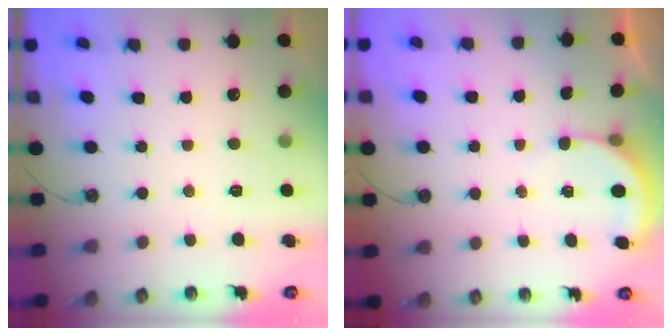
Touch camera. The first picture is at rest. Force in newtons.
{"total": 2.9, "press": 2.9, "slide": 0.2}